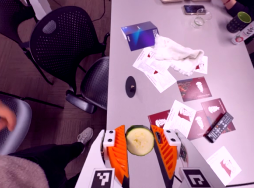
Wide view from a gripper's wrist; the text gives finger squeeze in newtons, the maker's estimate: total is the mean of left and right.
{"total": 10.1, "left": 9.9, "right": 10.3}